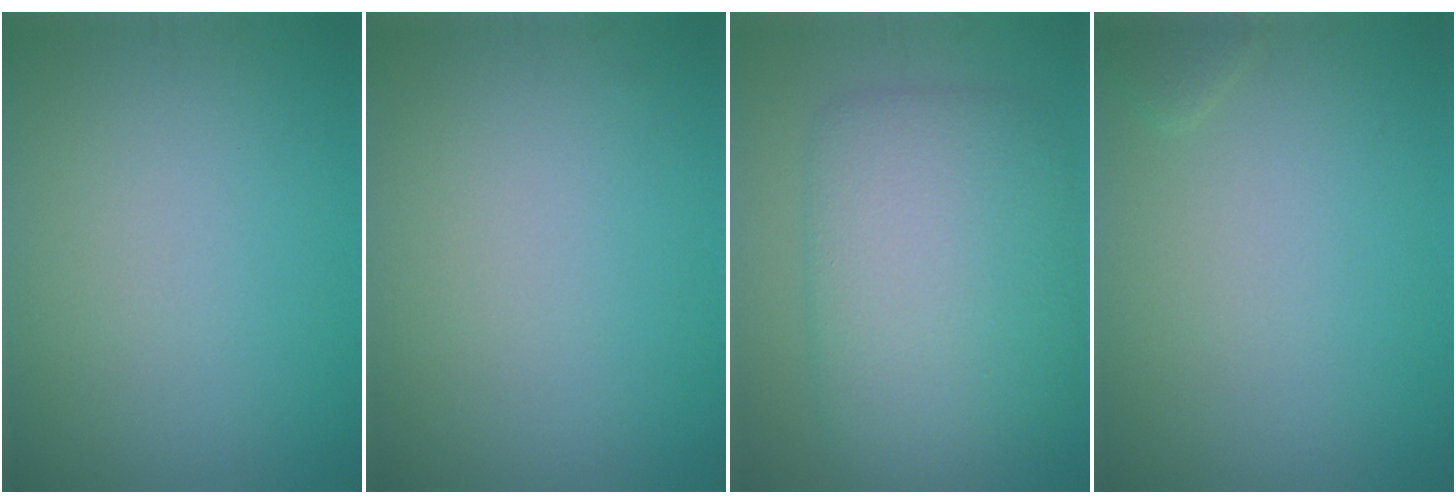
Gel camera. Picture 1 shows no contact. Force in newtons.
{"total": 0.0}
{"total": 8.7, "press": 8.7, "slide": 0.1}
{"total": 0.8, "press": 0.8, "slide": 0.1}